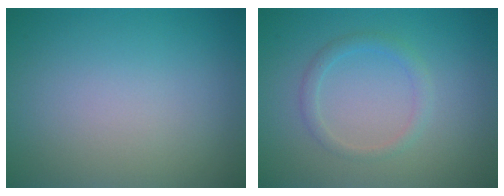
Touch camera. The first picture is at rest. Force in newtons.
{"total": 1.6, "press": 1.6, "slide": 0.0}